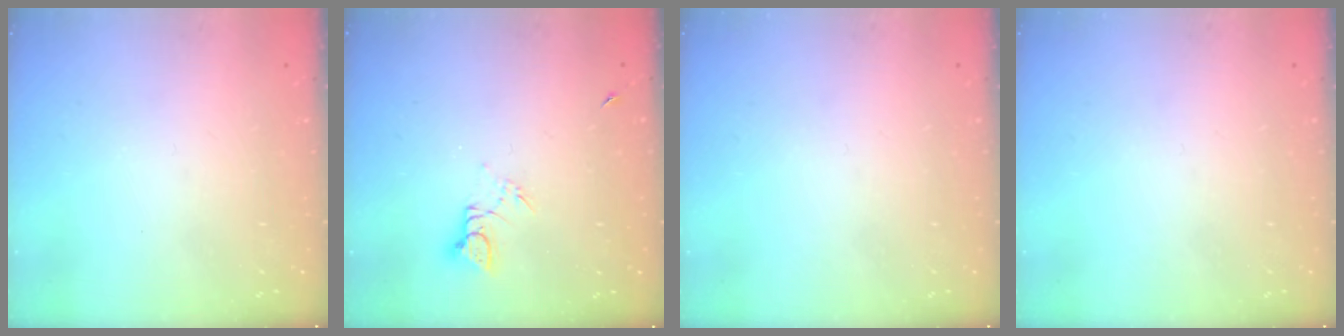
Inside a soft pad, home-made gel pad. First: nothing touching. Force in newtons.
{"total": 3.9, "press": 3.9, "slide": 0.3}
{"total": 0.0}
{"total": 0.0}